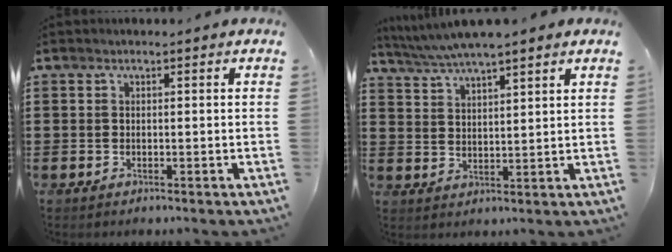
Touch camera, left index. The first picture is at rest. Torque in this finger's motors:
{"motor_torque": [1.11, -1.03, 0.47, 0.21]}